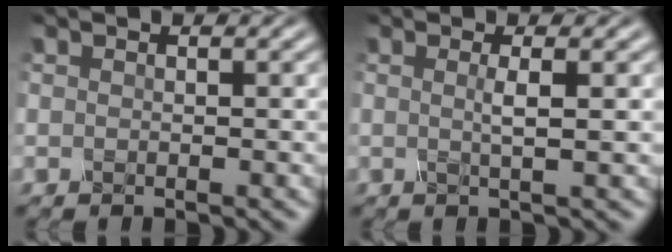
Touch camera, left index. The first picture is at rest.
{"total": 1.7, "force": [0.2, 0.4, 1.7], "torque": [-0.029, 0.002, -0.003]}